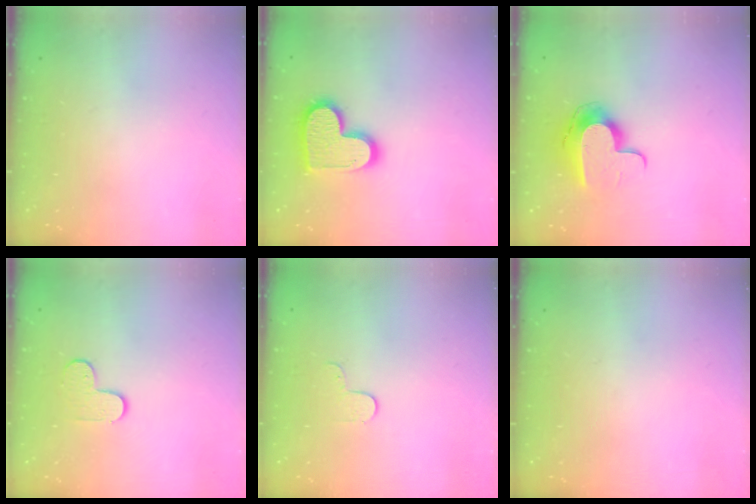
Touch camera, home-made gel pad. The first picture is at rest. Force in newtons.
{"total": 15.1, "press": 15.1, "slide": 1.1}
{"total": 11.2, "press": 11.2, "slide": 0.4}
{"total": 6.1, "press": 6.1, "slide": 0.6}
{"total": 2.9, "press": 2.9, "slide": 0.3}
{"total": 0.0}